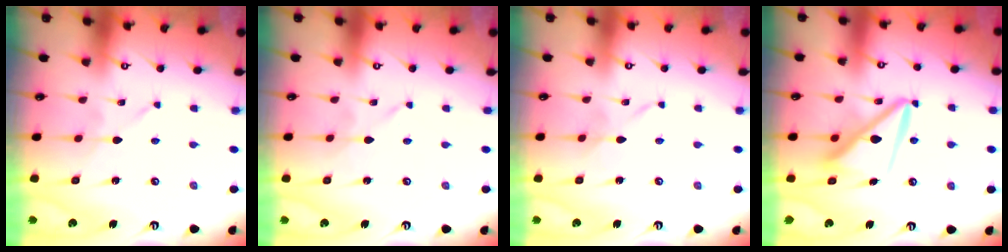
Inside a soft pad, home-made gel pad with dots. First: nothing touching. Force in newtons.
{"total": 0.0}
{"total": 1.8, "press": 1.7, "slide": 0.2}
{"total": 12.1, "press": 12.0, "slide": 1.5}